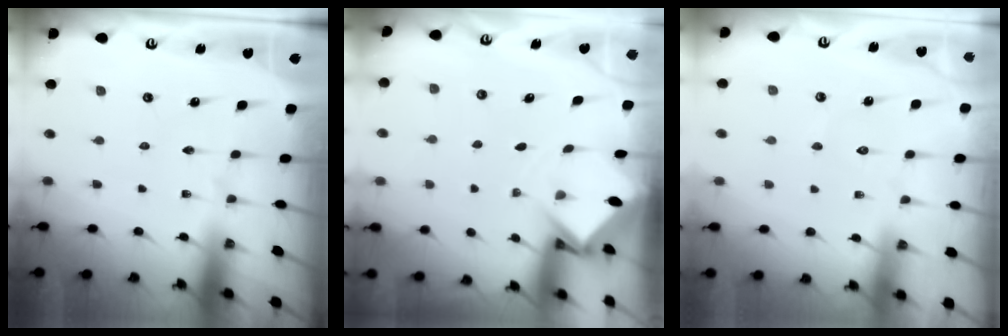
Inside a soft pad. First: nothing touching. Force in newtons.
{"total": 2.9, "press": 2.9, "slide": 0.2}
{"total": 3.5, "press": 3.5, "slide": 0.4}